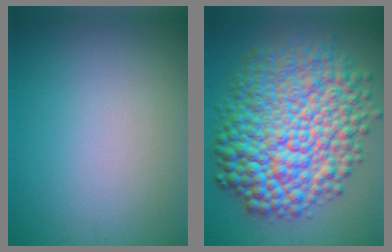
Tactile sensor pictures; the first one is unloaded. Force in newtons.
{"total": 14.3, "press": 14.3, "slide": 0.1}